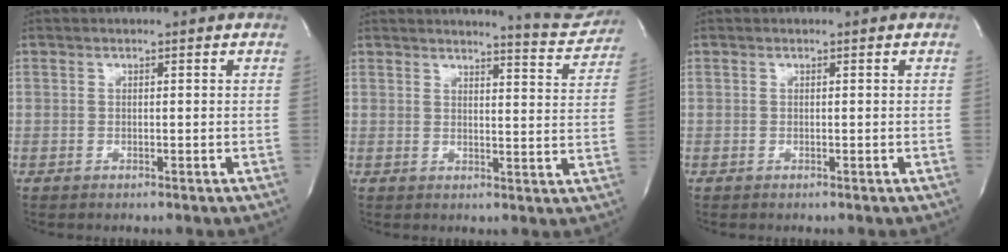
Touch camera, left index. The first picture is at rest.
{"total": 8.6, "force": [8.5, 0.2, 1.1], "torque": [-0.011, -0.045, 0.086]}
{"total": 0.0}